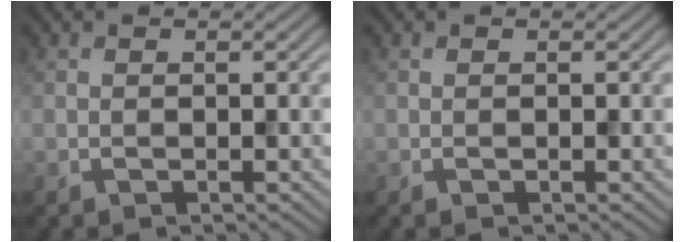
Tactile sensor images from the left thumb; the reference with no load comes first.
{"total": 0.0}